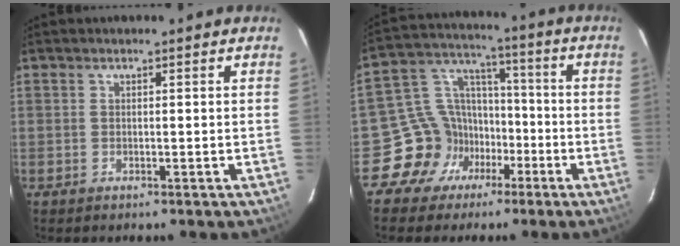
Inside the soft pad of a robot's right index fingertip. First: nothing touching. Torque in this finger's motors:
{"motor_torque": [-0.18, -0.03, -0.83, -0.21]}